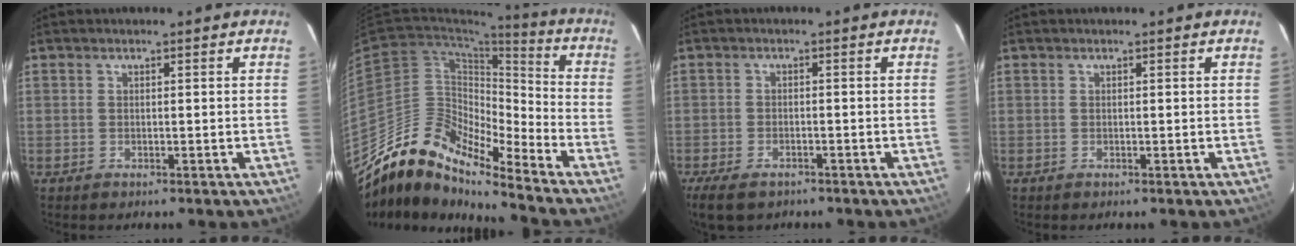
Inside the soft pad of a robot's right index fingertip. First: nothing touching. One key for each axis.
{"total": 14.8, "fx": -12.9, "fy": 3.0, "fz": 6.5, "tx": -0.096, "ty": 0.001, "tz": -0.260}
{"total": 7.0, "fx": -5.0, "fy": 3.4, "fz": 3.5, "tx": -0.093, "ty": -0.020, "tz": -0.090}
{"total": 0.0}